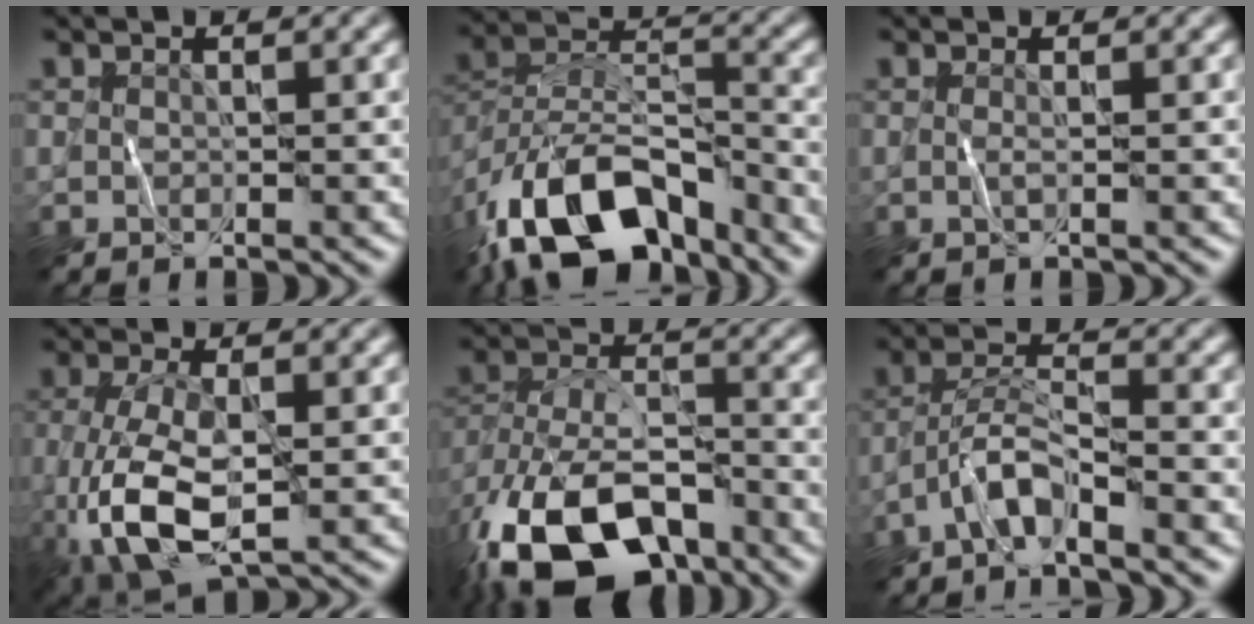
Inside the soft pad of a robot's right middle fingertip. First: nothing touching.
{"total": 13.9, "force": [-9.2, 6.4, 8.2], "torque": [-0.166, 0.008, -0.170]}
{"total": 0.7, "force": [0.0, -0.3, 0.7], "torque": [-0.021, 0.000, -0.003]}
{"total": 7.6, "force": [-2.0, 3.3, 6.5], "torque": [-0.163, -0.014, -0.038]}
{"total": 15.1, "force": [-8.8, 7.8, 9.5], "torque": [-0.194, -0.033, -0.146]}
{"total": 3.3, "force": [-2.3, 0.4, 2.4], "torque": [-0.049, 0.013, -0.052]}